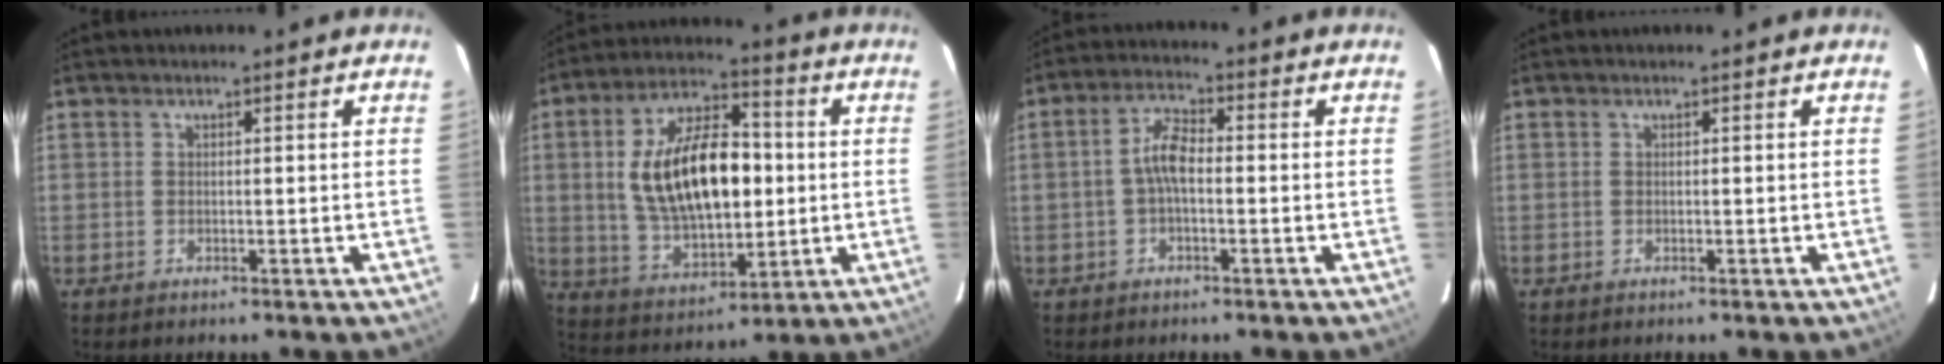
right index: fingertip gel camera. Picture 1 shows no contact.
{"total": 19.5, "force": [1.3, 10.1, 16.6], "torque": [-0.306, 0.018, 0.039]}
{"total": 4.6, "force": [-0.8, 1.8, 4.1], "torque": [-0.087, 0.016, -0.017]}
{"total": 0.0}